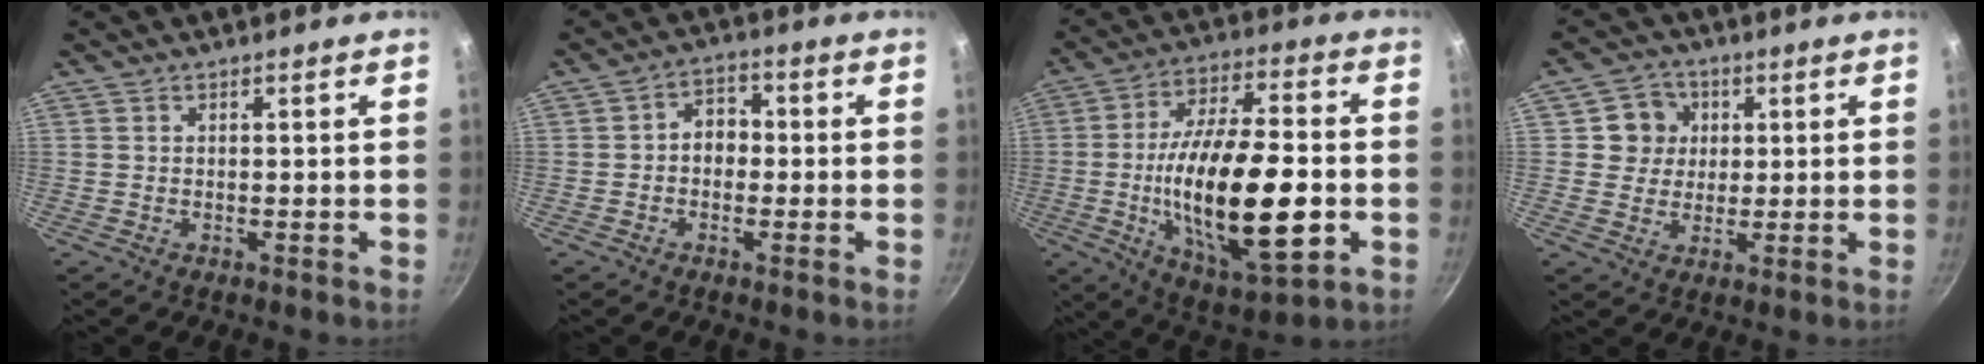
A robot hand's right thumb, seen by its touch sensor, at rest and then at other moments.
{"total": 4.9, "force": [-0.5, 3.8, 3.0], "torque": [-0.013, 0.018, -0.020]}
{"total": 25.0, "force": [-4.2, 9.5, 22.7], "torque": [-0.387, 0.014, -0.064]}
{"total": 6.5, "force": [1.6, 6.1, 1.6], "torque": [0.014, 0.005, 0.019]}